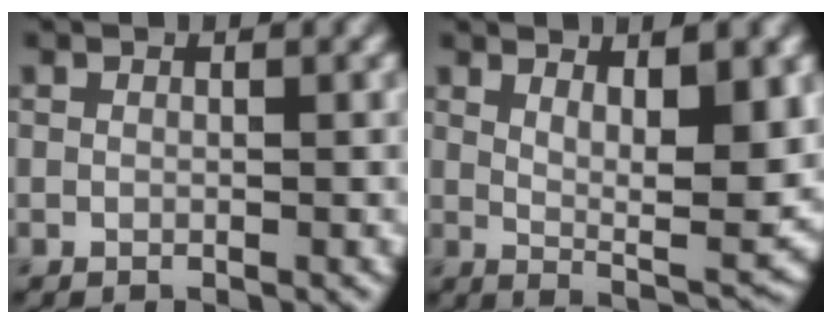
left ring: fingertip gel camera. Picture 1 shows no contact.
{"total": 7.7, "force": [2.2, 2.0, 7.0], "torque": [-0.105, -0.014, 0.043]}